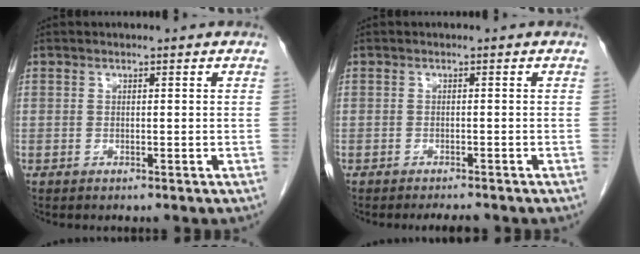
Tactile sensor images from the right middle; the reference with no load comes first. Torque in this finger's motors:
{"motor_torque": [0.20, -0.10, 0.00, 0.00]}